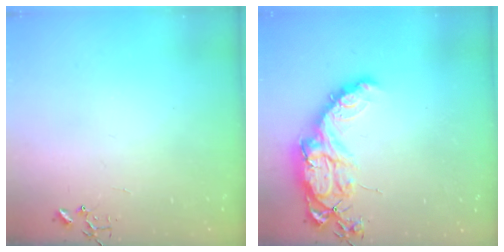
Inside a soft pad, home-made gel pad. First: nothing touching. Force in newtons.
{"total": 15.5, "press": 15.4, "slide": 1.0}